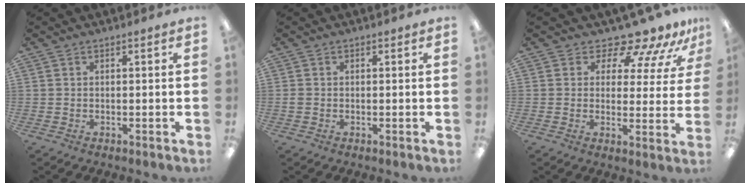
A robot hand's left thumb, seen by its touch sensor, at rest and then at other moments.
{"total": 0.9, "force": [-0.2, 0.8, 0.4], "torque": [-0.007, 0.004, -0.005]}
{"total": 11.0, "force": [10.0, 3.1, 3.4], "torque": [-0.055, -0.090, 0.177]}